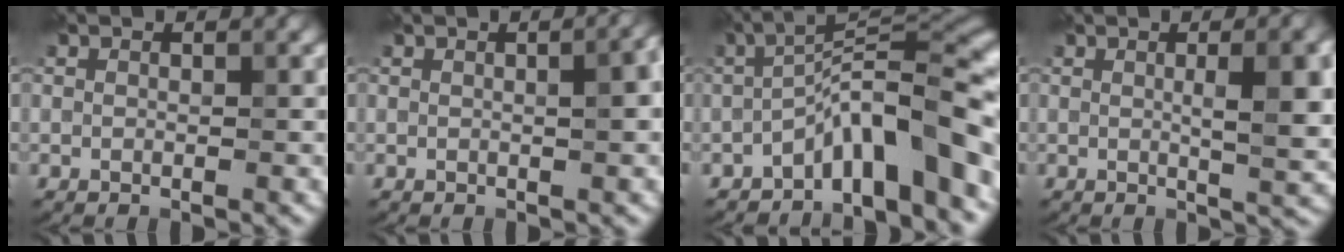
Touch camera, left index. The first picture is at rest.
{"total": 3.4, "force": [0.4, 1.2, 3.2], "torque": [-0.023, 0.015, 0.005]}
{"total": 9.5, "force": [-3.8, 2.1, 8.4], "torque": [-0.125, 0.021, -0.073]}
{"total": 6.5, "force": [0.9, 1.6, 6.2], "torque": [-0.074, 0.007, 0.011]}